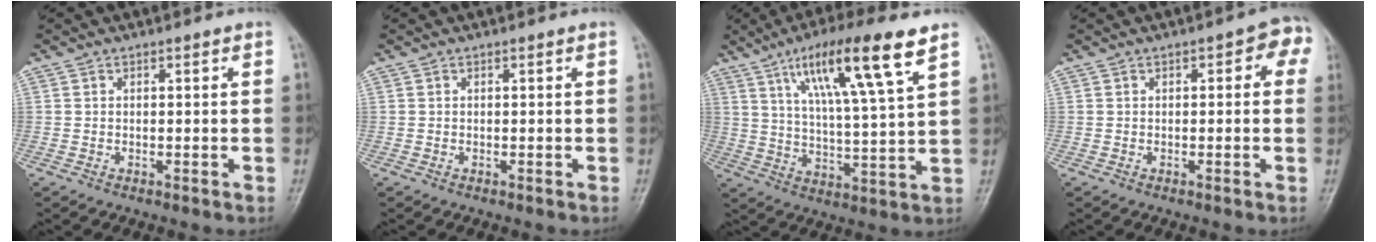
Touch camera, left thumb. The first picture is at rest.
{"total": 0.0}
{"total": 16.0, "force": [8.6, 1.9, 13.3], "torque": [-0.228, -0.029, 0.151]}
{"total": 5.1, "force": [1.1, 2.5, 4.2], "torque": [-0.022, 0.014, 0.001]}